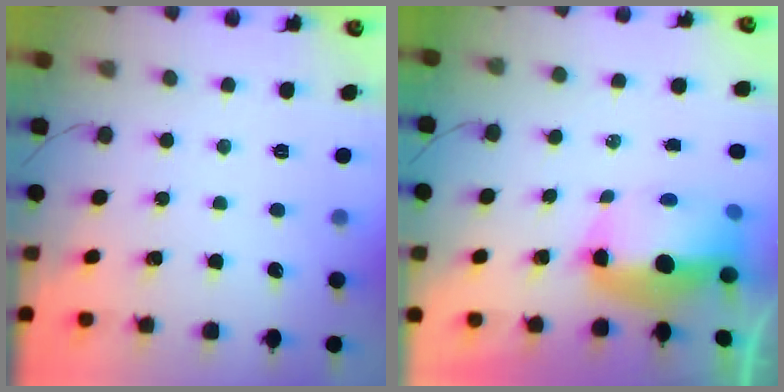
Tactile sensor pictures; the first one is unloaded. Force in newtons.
{"total": 9.5, "press": 9.3, "slide": 2.0}